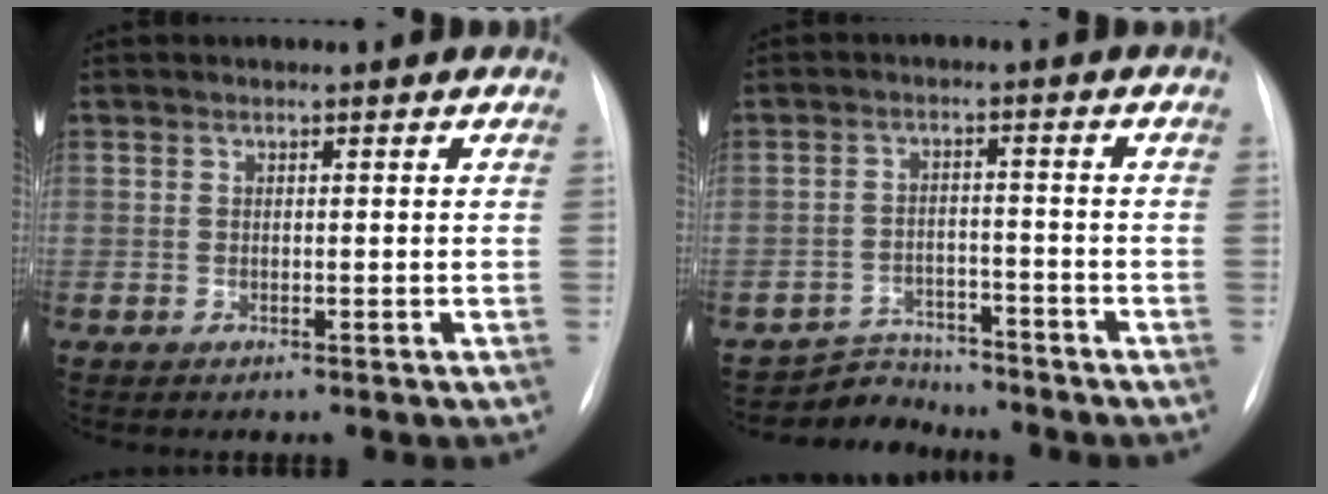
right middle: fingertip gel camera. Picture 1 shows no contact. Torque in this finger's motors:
{"motor_torque": [0.07, -0.06, -0.02, -0.03]}